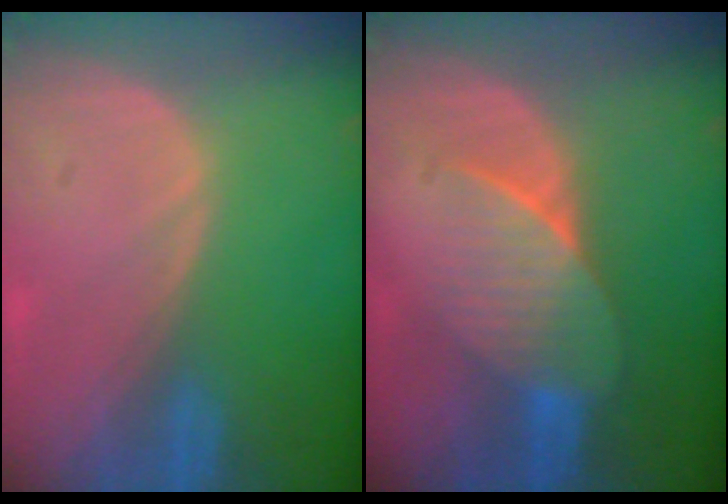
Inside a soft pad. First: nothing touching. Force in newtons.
{"total": 7.4, "press": 6.9, "slide": 2.6}